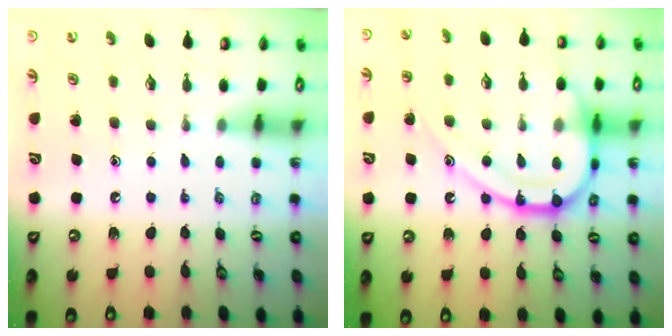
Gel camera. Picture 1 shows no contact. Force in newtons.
{"total": 19.8, "press": 19.7, "slide": 2.0}